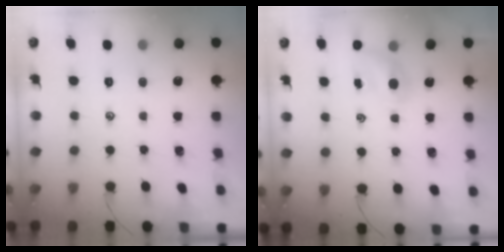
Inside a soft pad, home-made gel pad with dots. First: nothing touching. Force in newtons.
{"total": 4.1, "press": 4.1, "slide": 0.8}